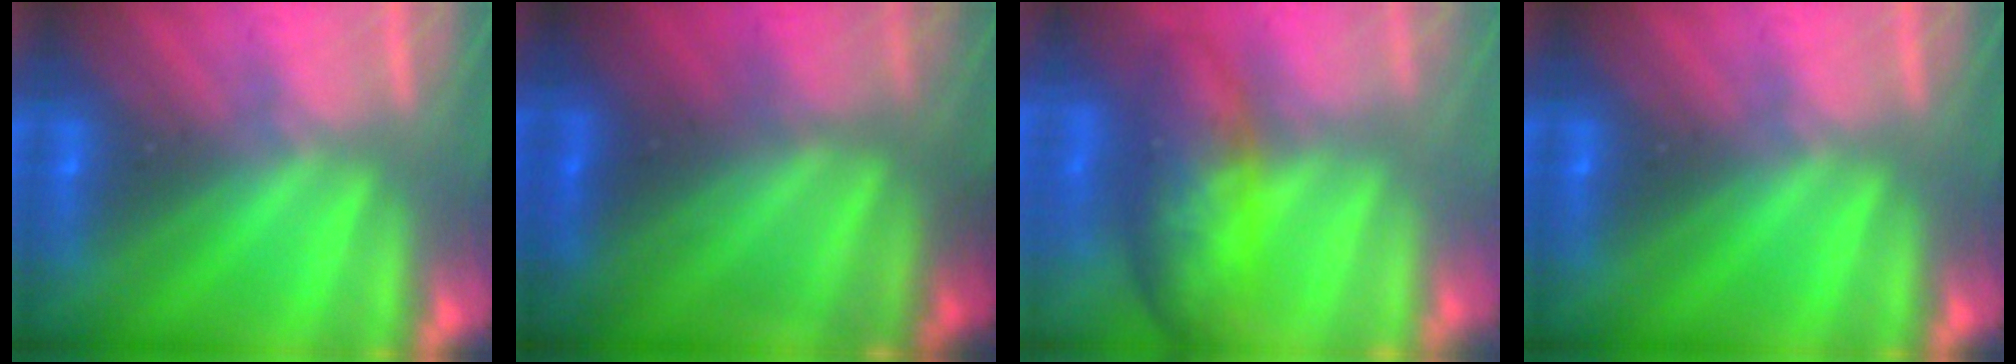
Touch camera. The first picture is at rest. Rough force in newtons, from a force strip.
{"total": 5.0}
{"total": 8.3}
{"total": 0.0}